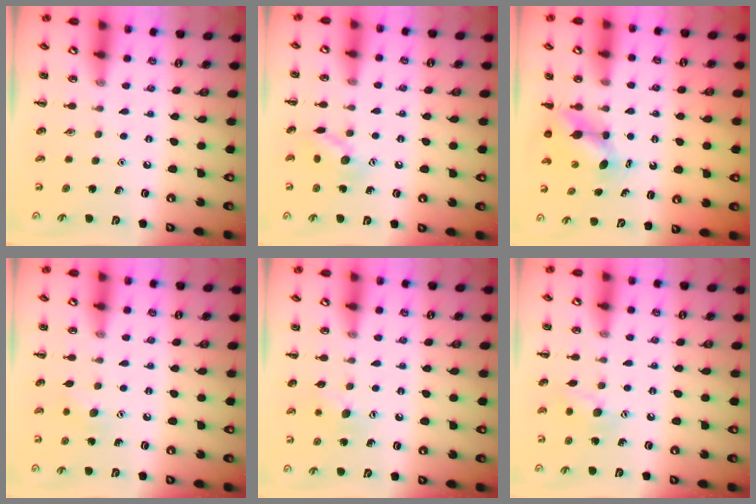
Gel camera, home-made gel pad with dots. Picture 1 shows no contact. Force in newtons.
{"total": 9.5, "press": 9.4, "slide": 0.9}
{"total": 4.9, "press": 4.9, "slide": 0.4}
{"total": 6.5, "press": 6.3, "slide": 1.6}
{"total": 7.5, "press": 7.3, "slide": 1.6}
{"total": 8.5, "press": 8.4, "slide": 1.1}